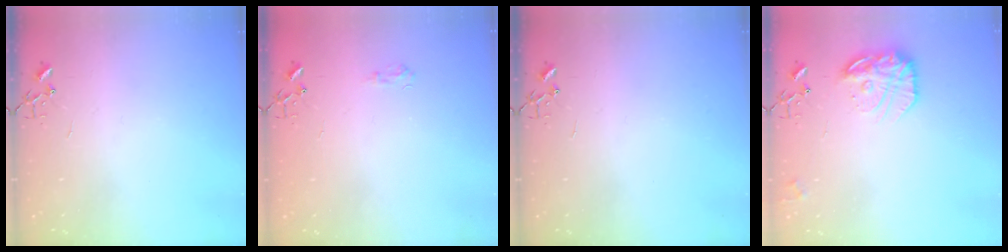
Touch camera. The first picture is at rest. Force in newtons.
{"total": 5.7, "press": 5.7, "slide": 0.6}
{"total": 0.0}
{"total": 16.4, "press": 16.3, "slide": 1.3}